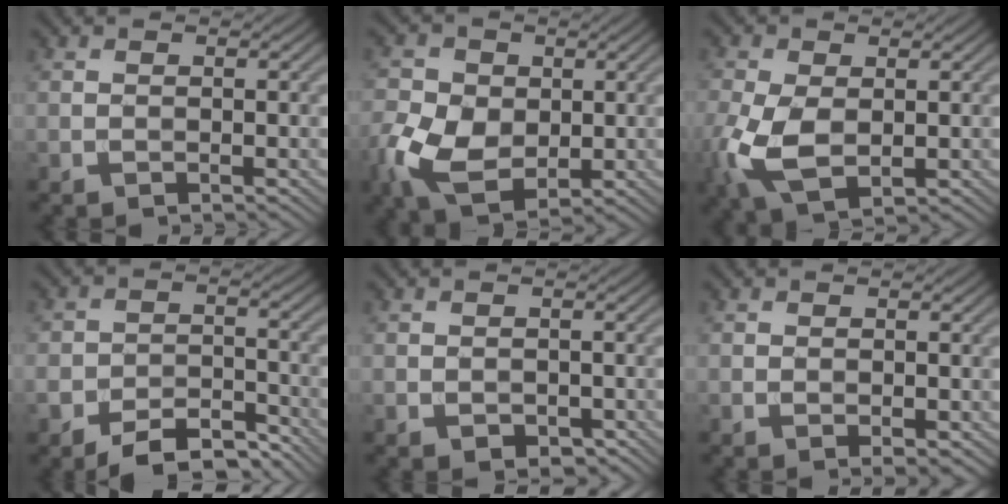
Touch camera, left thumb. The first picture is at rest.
{"total": 8.3, "force": [-1.1, 6.0, 5.6], "torque": [-0.140, -0.007, -0.031]}
{"total": 7.5, "force": [-1.0, 4.6, 5.8], "torque": [-0.160, -0.018, -0.016]}
{"total": 7.9, "force": [-6.1, 3.6, 3.5], "torque": [-0.055, -0.010, -0.103]}
{"total": 1.5, "force": [-0.4, 1.1, 0.8], "torque": [-0.015, -0.010, -0.003]}
{"total": 0.8, "force": [0.0, 0.2, 0.8], "torque": [-0.016, -0.005, 0.004]}